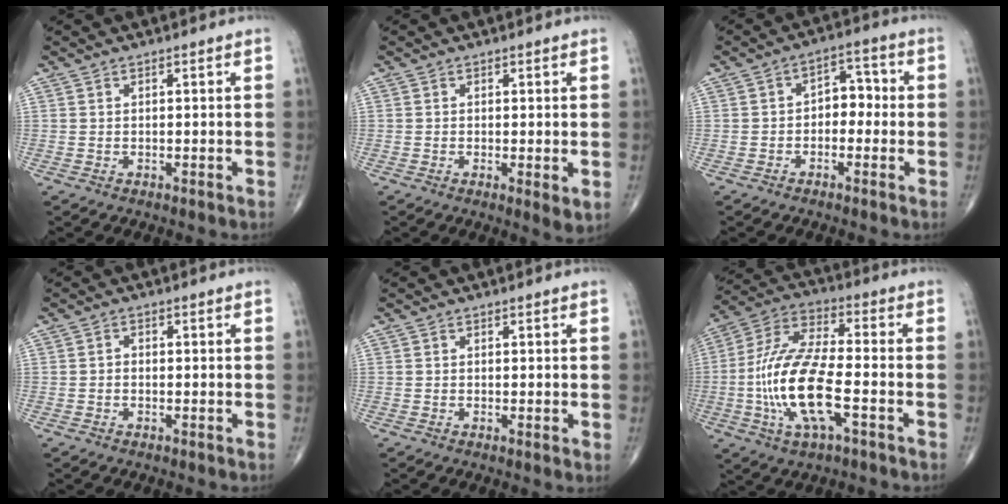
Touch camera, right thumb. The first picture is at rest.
{"total": 2.2, "force": [-0.2, 0.6, 2.1], "torque": [-0.039, -0.010, -0.008]}
{"total": 5.5, "force": [-0.7, 3.8, 3.9], "torque": [-0.029, 0.026, -0.024]}
{"total": 1.0, "force": [-0.3, 0.8, 0.6], "torque": [-0.004, 0.004, -0.008]}
{"total": 1.0, "force": [0.0, 0.2, 0.9], "torque": [-0.018, -0.005, -0.002]}
{"total": 17.1, "force": [-4.2, 6.0, 15.4], "torque": [-0.323, 0.026, -0.081]}